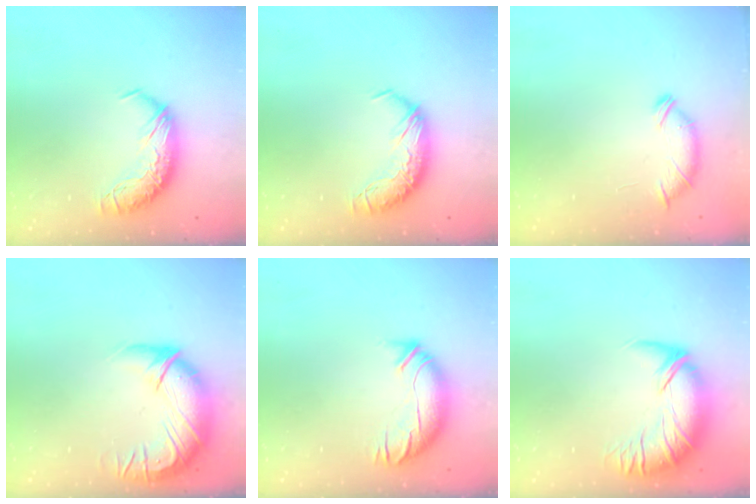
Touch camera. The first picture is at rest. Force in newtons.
{"total": 0.0}
{"total": 6.2, "press": 6.2, "slide": 0.3}
{"total": 3.0, "press": 0.1, "slide": 3.0}
{"total": 3.3, "press": 2.6, "slide": 2.1}
{"total": 3.1, "press": 1.0, "slide": 2.9}